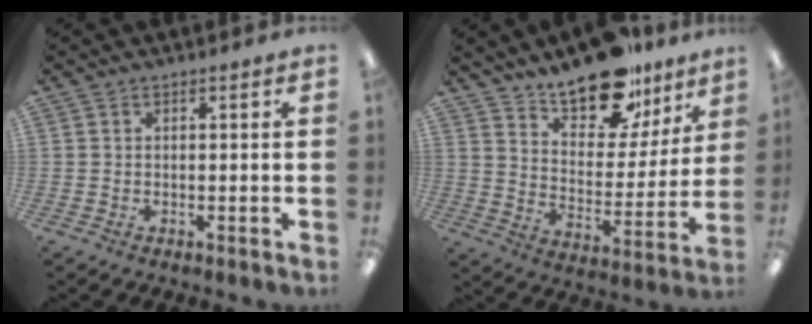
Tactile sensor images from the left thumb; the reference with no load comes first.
{"total": 17.1, "force": [13.9, 7.0, 7.2], "torque": [-0.112, -0.098, 0.244]}